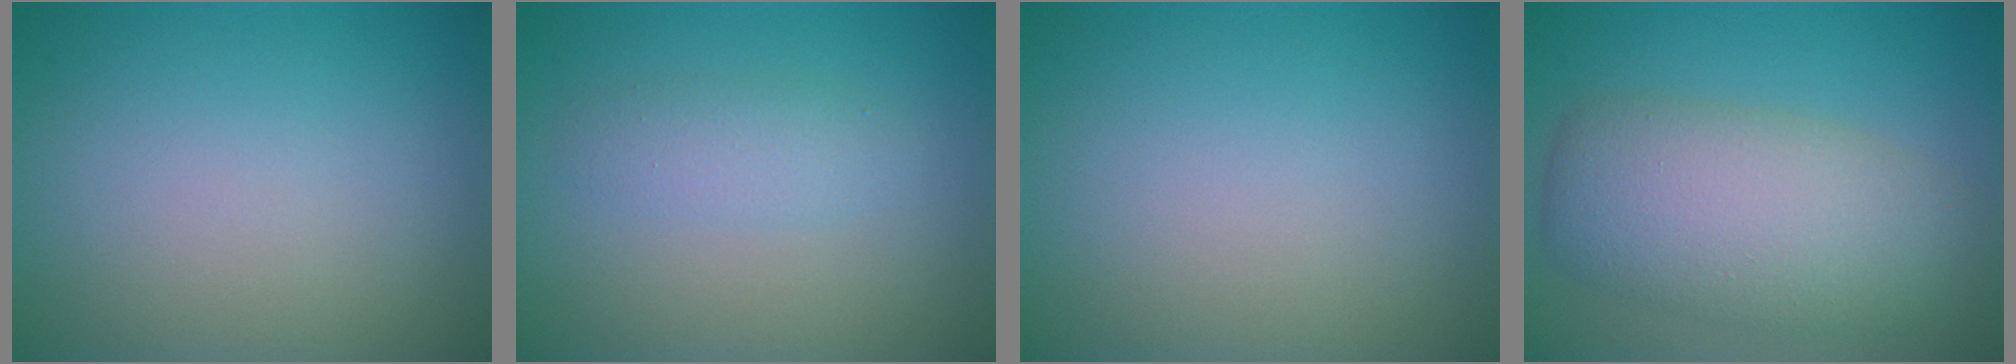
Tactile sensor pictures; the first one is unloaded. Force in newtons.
{"total": 1.9, "press": 1.9, "slide": 0.0}
{"total": 0.0}
{"total": 7.6, "press": 7.6, "slide": 0.3}